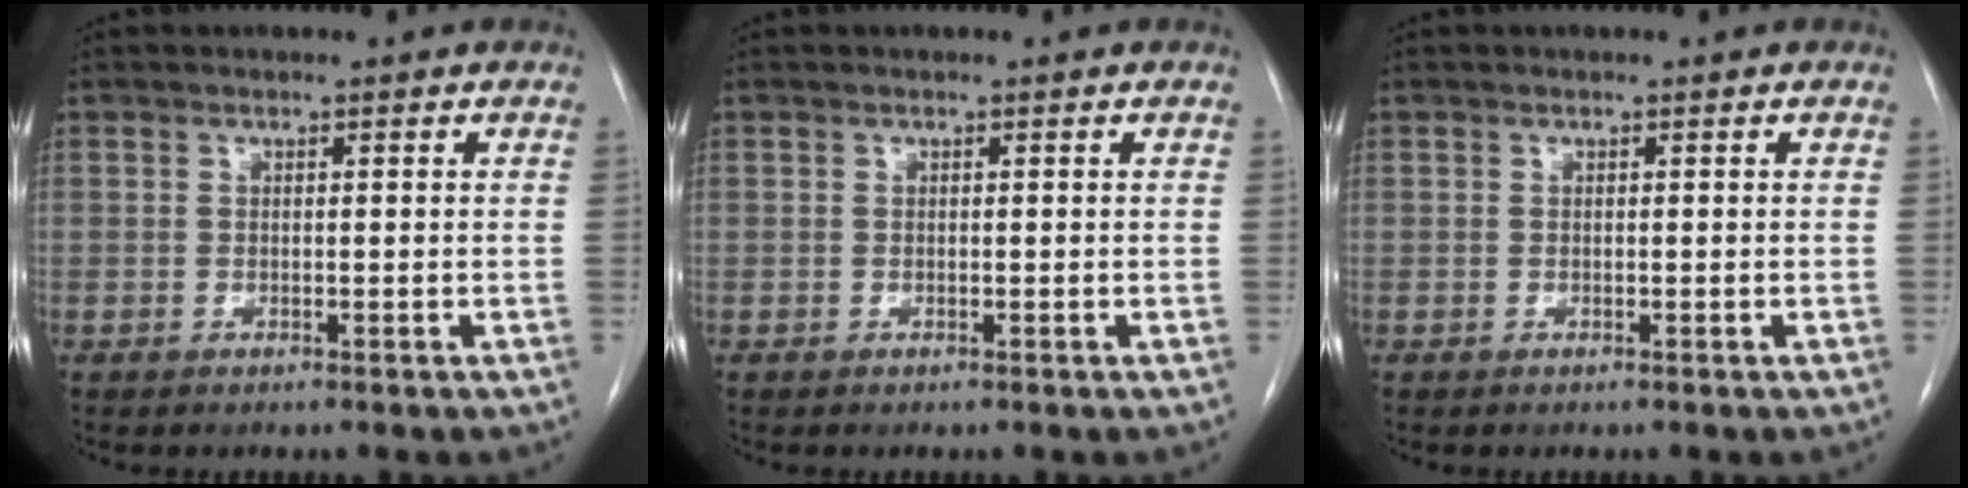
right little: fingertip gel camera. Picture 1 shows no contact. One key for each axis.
{"total": 0.0}
{"total": 0.0}